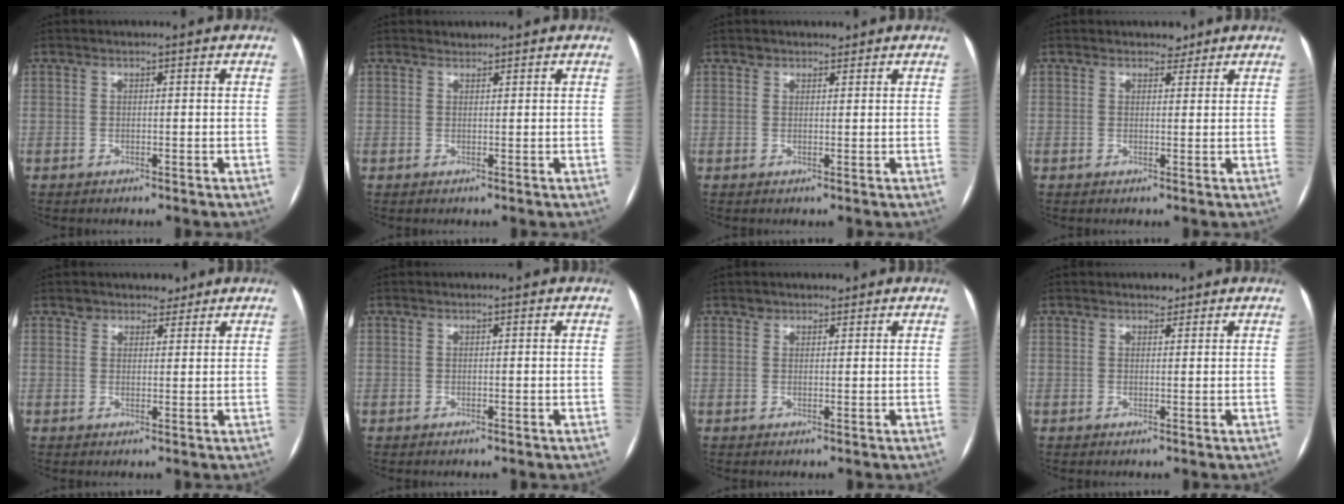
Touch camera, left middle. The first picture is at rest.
{"total": 0.7, "force": [0.7, 0.3, -0.2], "torque": [-0.003, 0.004, 0.011]}
{"total": 1.5, "force": [1.1, 0.9, 0.0], "torque": [0.006, 0.000, 0.012]}
{"total": 1.8, "force": [1.4, 1.1, 0.2], "torque": [0.000, -0.002, 0.017]}
{"total": 2.0, "force": [1.6, 1.2, 0.0], "torque": [0.008, 0.000, 0.018]}
{"total": 0.0}
{"total": 1.4, "force": [1.0, 0.9, -0.1], "torque": [0.010, 0.001, 0.011]}
{"total": 1.1, "force": [0.9, 0.6, 0.2], "torque": [-0.003, -0.003, 0.012]}